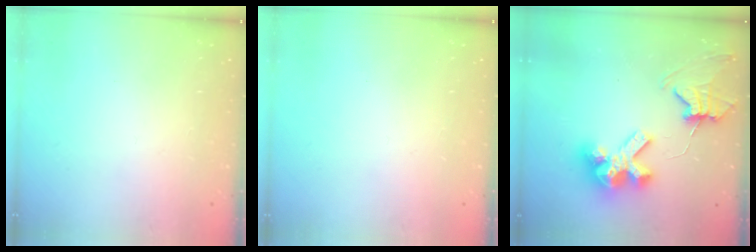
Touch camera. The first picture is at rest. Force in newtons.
{"total": 0.0}
{"total": 11.7, "press": 11.6, "slide": 1.3}